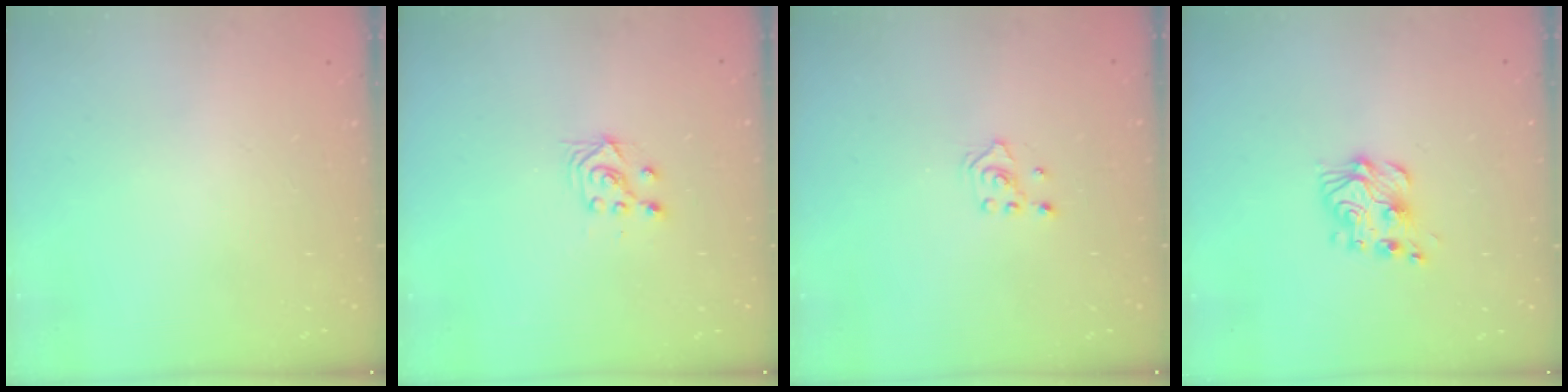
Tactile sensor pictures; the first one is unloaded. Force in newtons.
{"total": 4.0, "press": 3.8, "slide": 1.1}
{"total": 2.4, "press": 2.2, "slide": 0.8}
{"total": 8.1, "press": 8.1, "slide": 0.4}